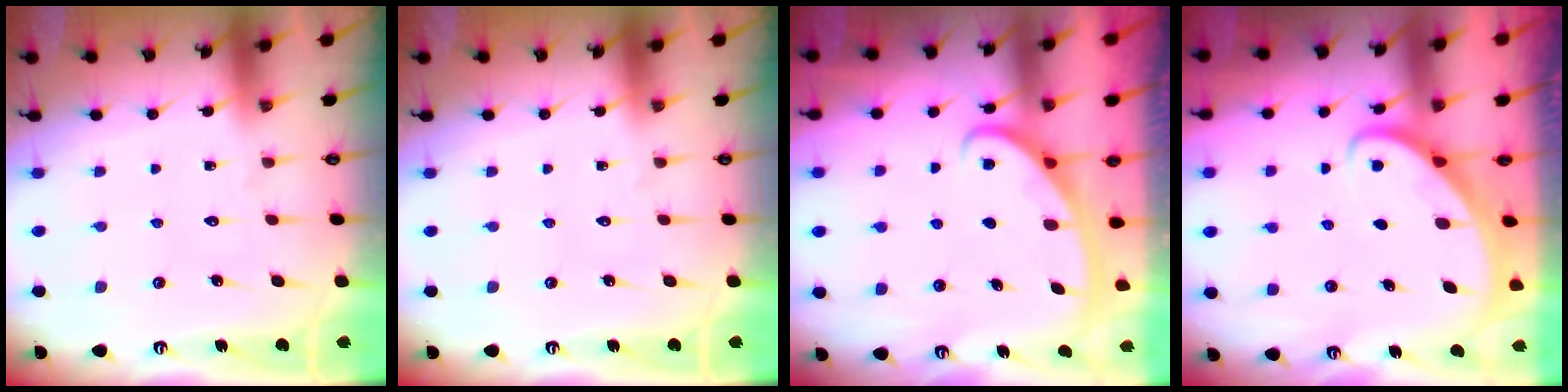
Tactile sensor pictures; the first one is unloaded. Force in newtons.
{"total": 0.0}
{"total": 2.8, "press": 2.8, "slide": 0.4}
{"total": 2.6, "press": 2.5, "slide": 0.3}